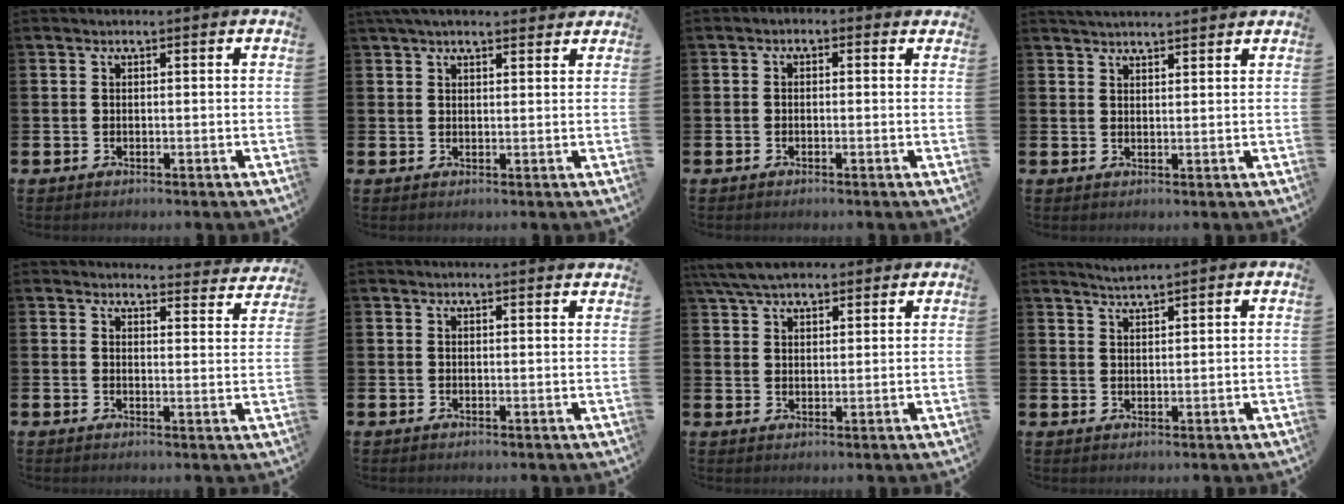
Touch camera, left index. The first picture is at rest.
{"total": 3.2, "force": [2.8, 0.6, 1.3], "torque": [-0.027, -0.005, 0.051]}
{"total": 0.9, "force": [-0.7, 0.5, 0.2], "torque": [-0.010, 0.002, -0.014]}
{"total": 2.7, "force": [2.6, 0.1, 0.1], "torque": [-0.006, -0.011, 0.049]}
{"total": 3.1, "force": [3.0, 0.5, 0.2], "torque": [0.004, -0.030, 0.050]}
{"total": 0.9, "force": [0.9, -0.1, 0.0], "torque": [0.010, -0.007, 0.015]}
{"total": 6.0, "force": [5.4, 1.8, 1.9], "torque": [-0.058, -0.008, 0.103]}
{"total": 2.1, "force": [2.0, -0.4, 0.1], "torque": [-0.014, -0.003, 0.039]}